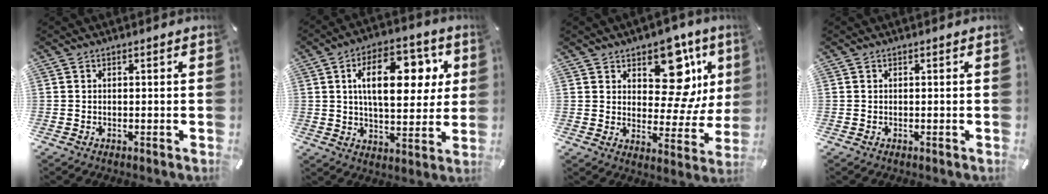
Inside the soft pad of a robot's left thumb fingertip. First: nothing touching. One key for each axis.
{"total": 17.5, "fx": 5.2, "fy": 9.6, "fz": 13.7, "tx": -0.207, "ty": 0.003, "tz": 0.084}
{"total": 14.9, "fx": 8.2, "fy": 8.7, "fz": 8.9, "tx": -0.109, "ty": -0.069, "tz": 0.140}
{"total": 0.0}